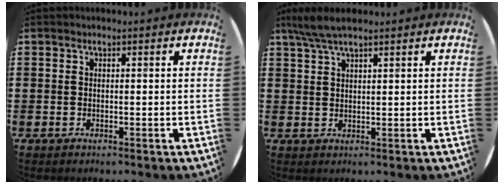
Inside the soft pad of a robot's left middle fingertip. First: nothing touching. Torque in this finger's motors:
{"motor_torque": [0.63, -0.56, 0.13, 0.07]}